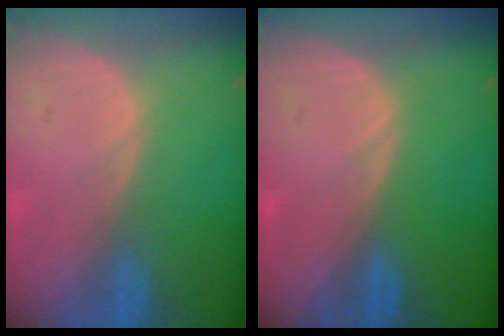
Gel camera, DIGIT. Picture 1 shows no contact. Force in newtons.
{"total": 0.0}